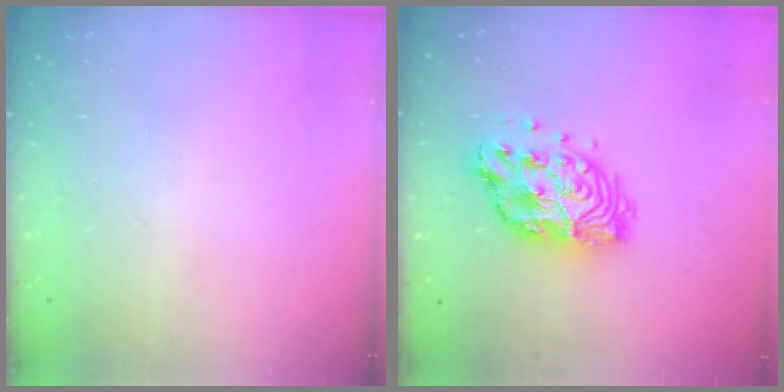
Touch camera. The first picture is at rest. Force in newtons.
{"total": 14.6, "press": 14.5, "slide": 1.1}